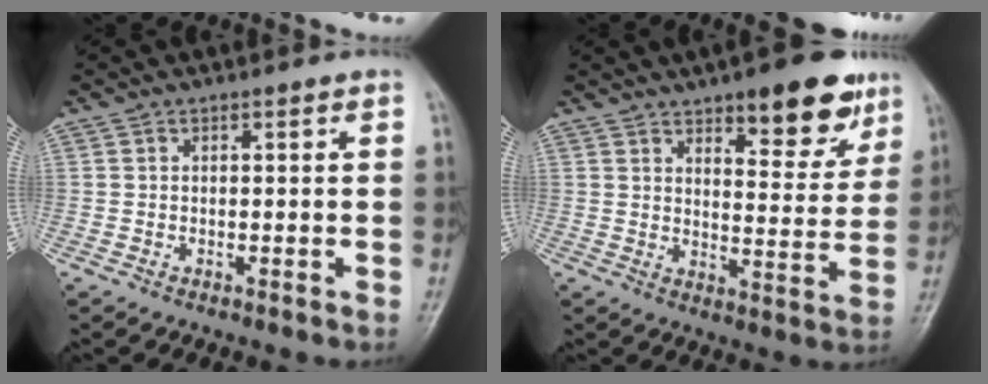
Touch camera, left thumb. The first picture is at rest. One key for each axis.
{"total": 13.8, "fx": 8.6, "fy": 5.2, "fz": 9.5, "tx": -0.082, "ty": -0.045, "tz": 0.118}